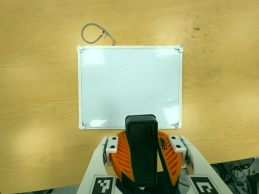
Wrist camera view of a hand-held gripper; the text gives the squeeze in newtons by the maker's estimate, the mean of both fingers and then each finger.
{"total": 11.5, "left": 11.1, "right": 11.9}